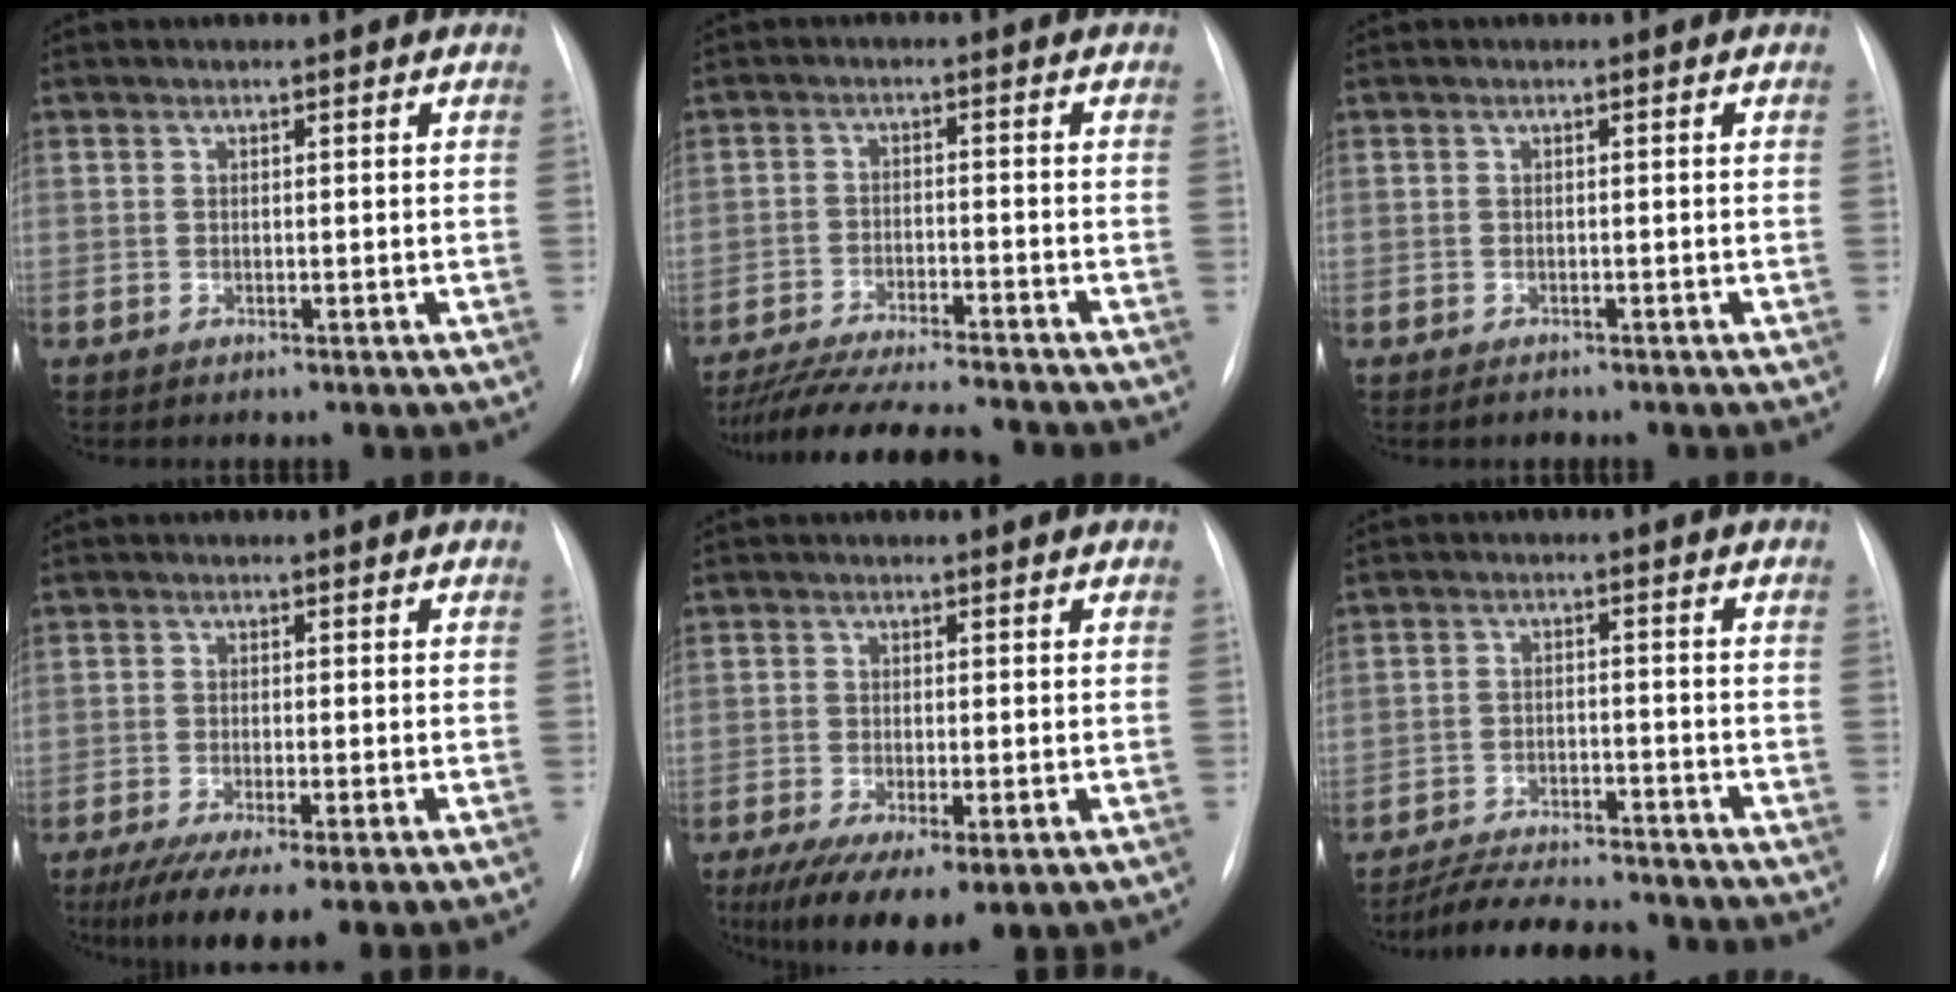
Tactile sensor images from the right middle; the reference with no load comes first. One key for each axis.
{"total": 13.9, "fx": -12.5, "fy": 0.8, "fz": 6.1, "tx": -0.100, "ty": -0.019, "tz": -0.193}
{"total": 1.0, "fx": -0.8, "fy": 0.5, "fz": 0.3, "tx": -0.006, "ty": -0.001, "tz": -0.011}
{"total": 9.1, "fx": -5.1, "fy": 1.7, "fz": 7.4, "tx": -0.116, "ty": -0.025, "tz": -0.082}
{"total": 10.5, "fx": -5.2, "fy": 3.7, "fz": 8.3, "tx": -0.138, "ty": -0.025, "tz": -0.079}
{"total": 10.5, "fx": -9.7, "fy": 2.1, "fz": 3.5, "tx": -0.051, "ty": -0.001, "tz": -0.150}